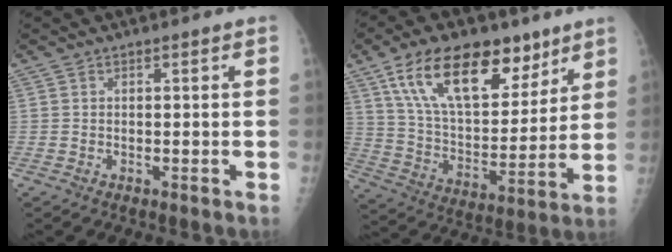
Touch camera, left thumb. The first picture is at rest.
{"total": 22.3, "force": [12.9, 11.3, 14.2], "torque": [-0.199, -0.042, 0.229]}